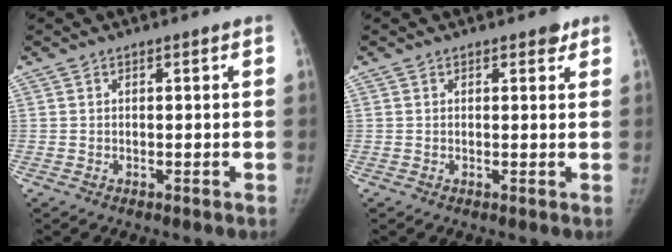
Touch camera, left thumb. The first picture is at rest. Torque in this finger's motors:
{"motor_torque": [0.54, -0.09, 0.46, -0.51, 0.13]}